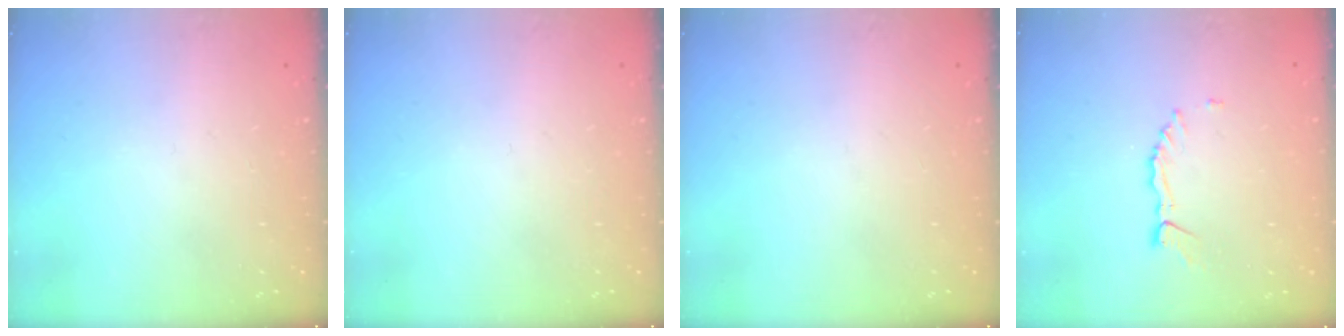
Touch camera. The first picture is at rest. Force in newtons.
{"total": 0.0}
{"total": 0.0}
{"total": 2.7, "press": 2.7, "slide": 0.3}